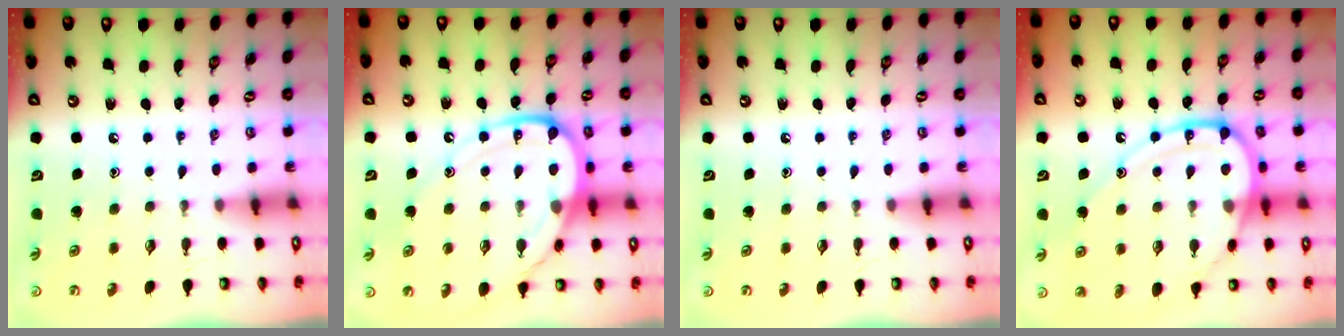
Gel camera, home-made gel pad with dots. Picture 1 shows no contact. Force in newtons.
{"total": 14.3, "press": 14.3, "slide": 1.2}
{"total": 0.0}
{"total": 15.8, "press": 15.7, "slide": 1.4}